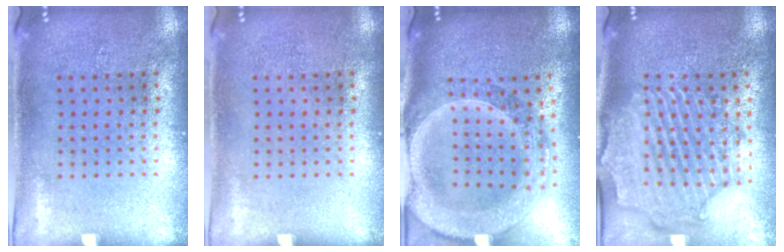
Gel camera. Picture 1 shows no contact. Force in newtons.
{"total": 0.0}
{"total": 2.9, "press": 2.5, "slide": 1.4}
{"total": 2.3, "press": 2.2, "slide": 0.8}